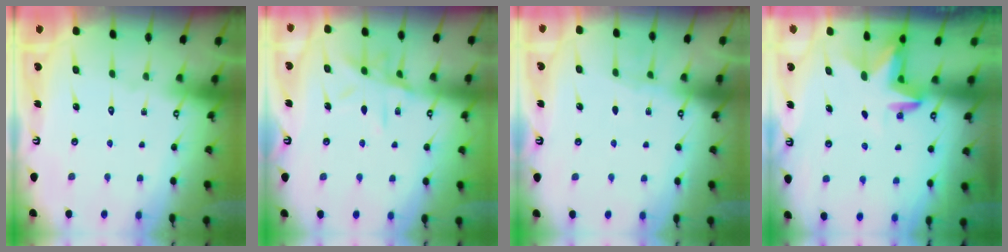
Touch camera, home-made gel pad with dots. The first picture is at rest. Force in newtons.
{"total": 10.8, "press": 10.8, "slide": 0.7}
{"total": 5.2, "press": 5.1, "slide": 0.5}
{"total": 3.2, "press": 3.2, "slide": 0.1}